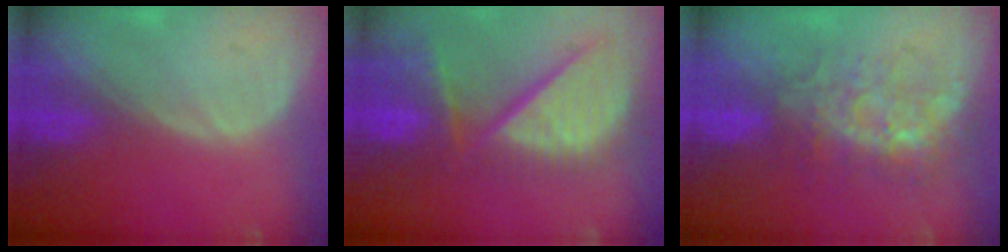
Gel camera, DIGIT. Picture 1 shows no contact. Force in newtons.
{"total": 13.1, "press": 11.0, "slide": 7.1}
{"total": 8.5, "press": 7.5, "slide": 4.1}